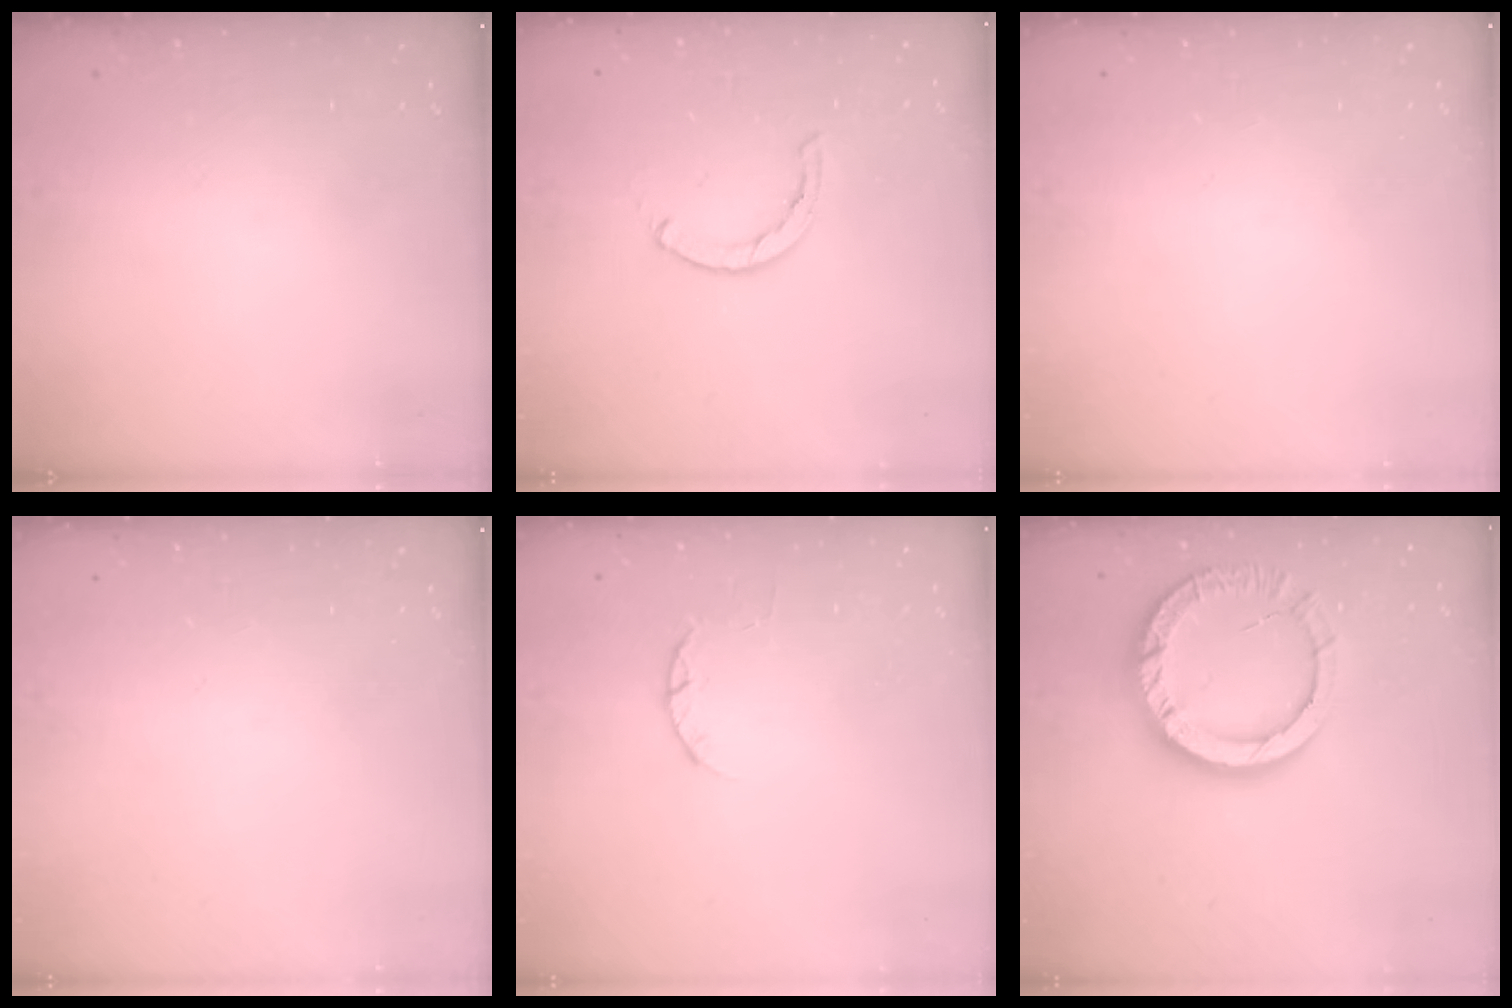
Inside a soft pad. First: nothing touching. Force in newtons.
{"total": 1.2, "press": 1.2, "slide": 0.2}
{"total": 0.0}
{"total": 0.0}
{"total": 2.4, "press": 2.4, "slide": 0.4}
{"total": 13.2, "press": 13.1, "slide": 1.6}